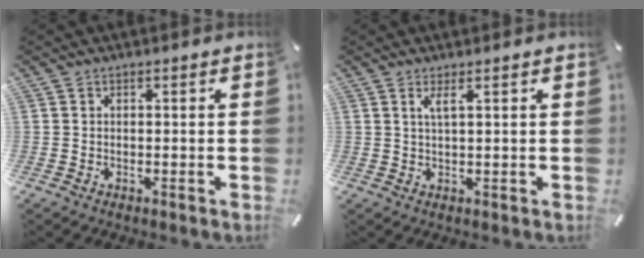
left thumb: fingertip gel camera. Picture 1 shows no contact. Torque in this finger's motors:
{"motor_torque": [0.12, 0.07, 0.13, -0.27, 0.07]}